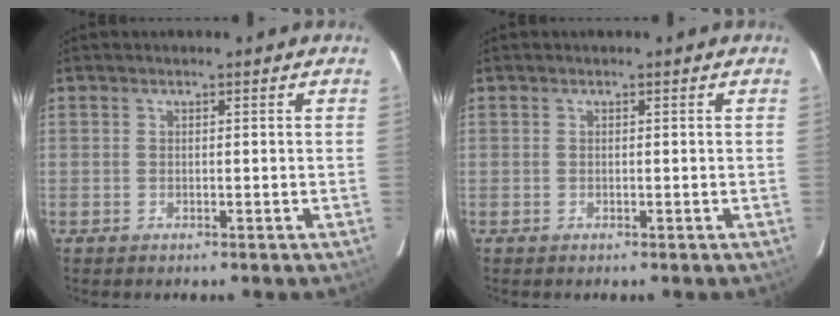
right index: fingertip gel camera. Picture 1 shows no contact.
{"total": 0.0}